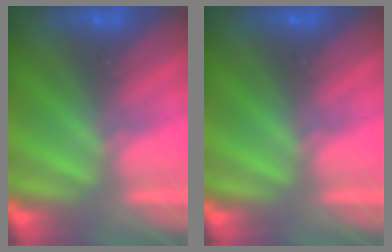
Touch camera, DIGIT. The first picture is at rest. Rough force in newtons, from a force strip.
{"total": 0.0}